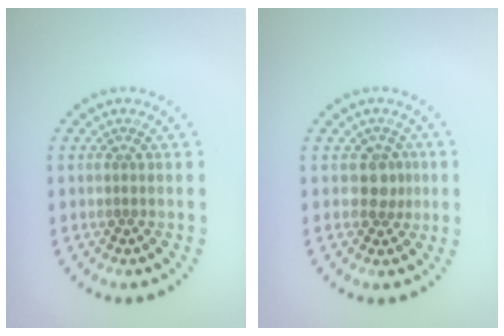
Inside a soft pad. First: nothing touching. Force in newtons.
{"total": 2.1, "press": 1.7, "slide": 1.2}